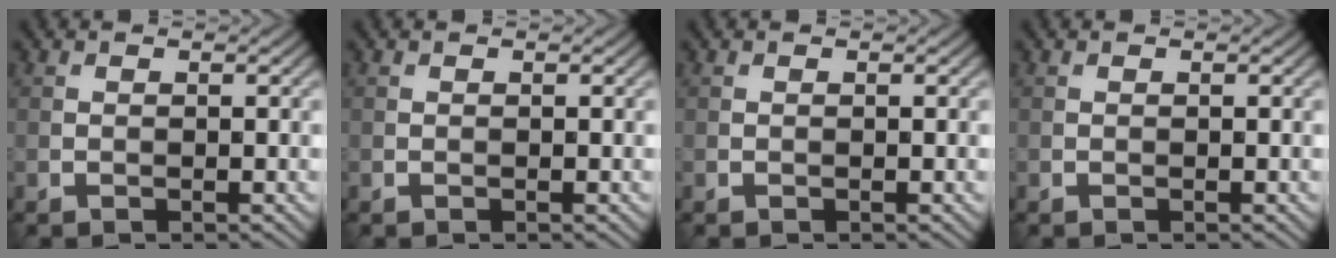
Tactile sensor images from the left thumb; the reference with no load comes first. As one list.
[{"total": 0.0}, {"total": 0.0}, {"total": 0.0}]